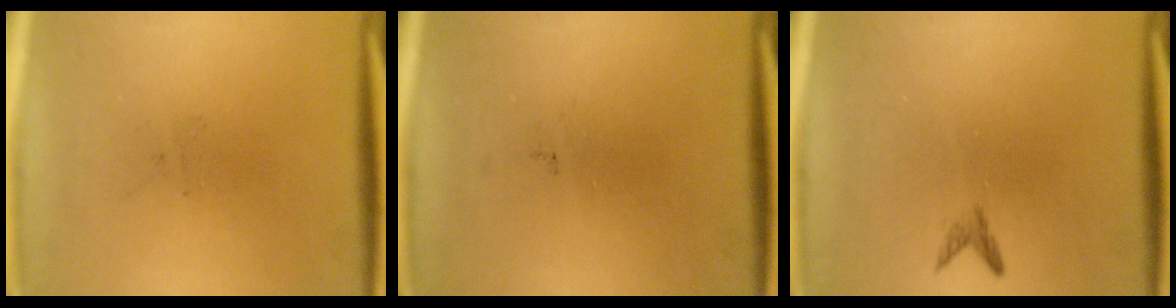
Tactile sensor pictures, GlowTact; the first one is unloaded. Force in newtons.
{"total": 0.0}
{"total": 0.8}